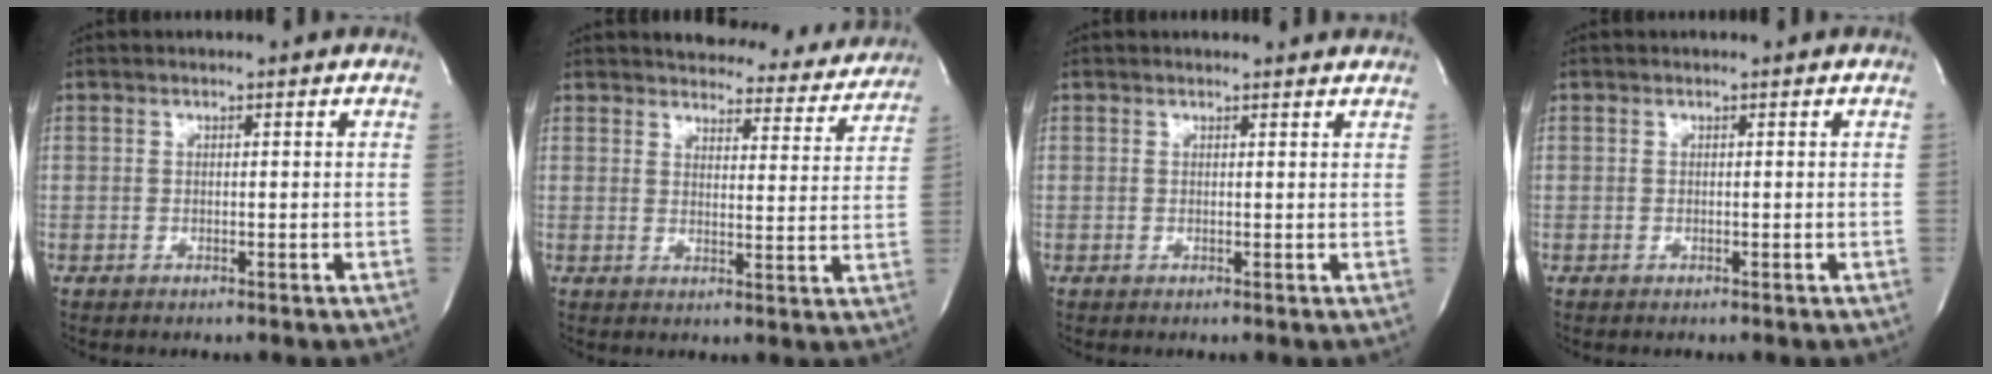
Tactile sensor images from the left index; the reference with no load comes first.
{"total": 11.6, "force": [11.0, 3.3, 1.7], "torque": [0.008, -0.027, 0.113]}
{"total": 3.9, "force": [3.8, 0.7, 0.8], "torque": [-0.011, 0.010, 0.035]}
{"total": 0.0}